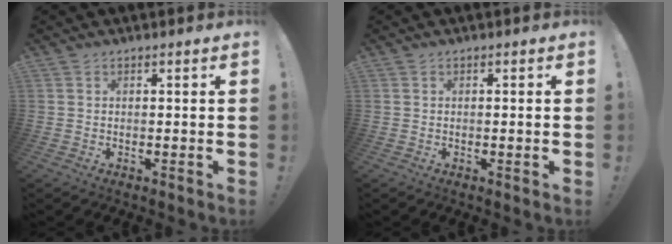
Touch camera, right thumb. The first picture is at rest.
{"total": 0.8, "force": [-0.3, -0.2, 0.8], "torque": [-0.014, 0.001, -0.006]}